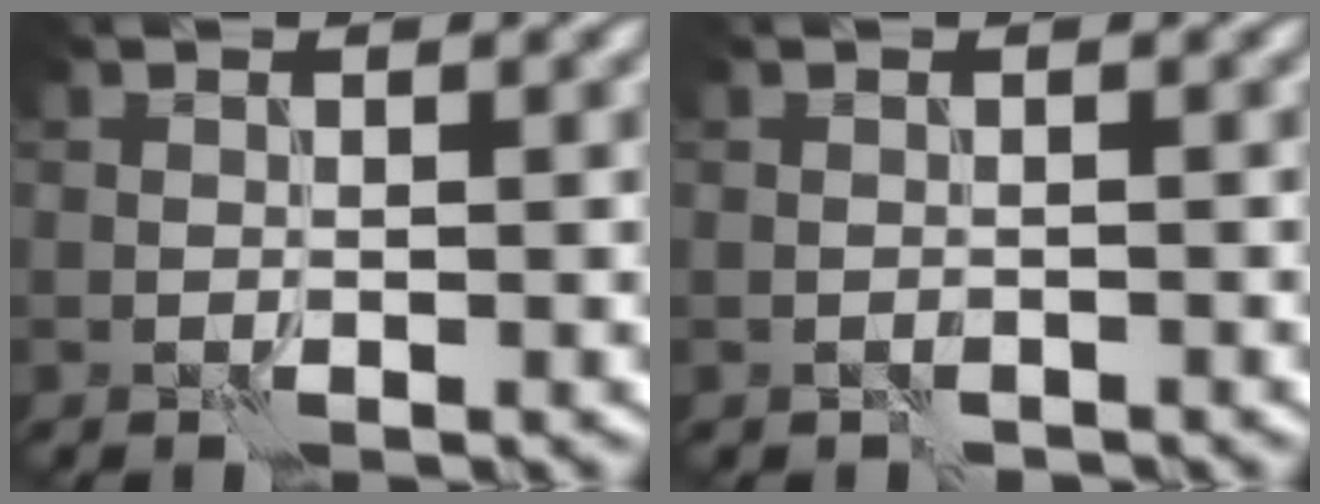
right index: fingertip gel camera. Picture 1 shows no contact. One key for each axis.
{"total": 0.8, "fx": -0.7, "fy": 0.2, "fz": 0.1, "tx": -0.001, "ty": 0.001, "tz": -0.014}